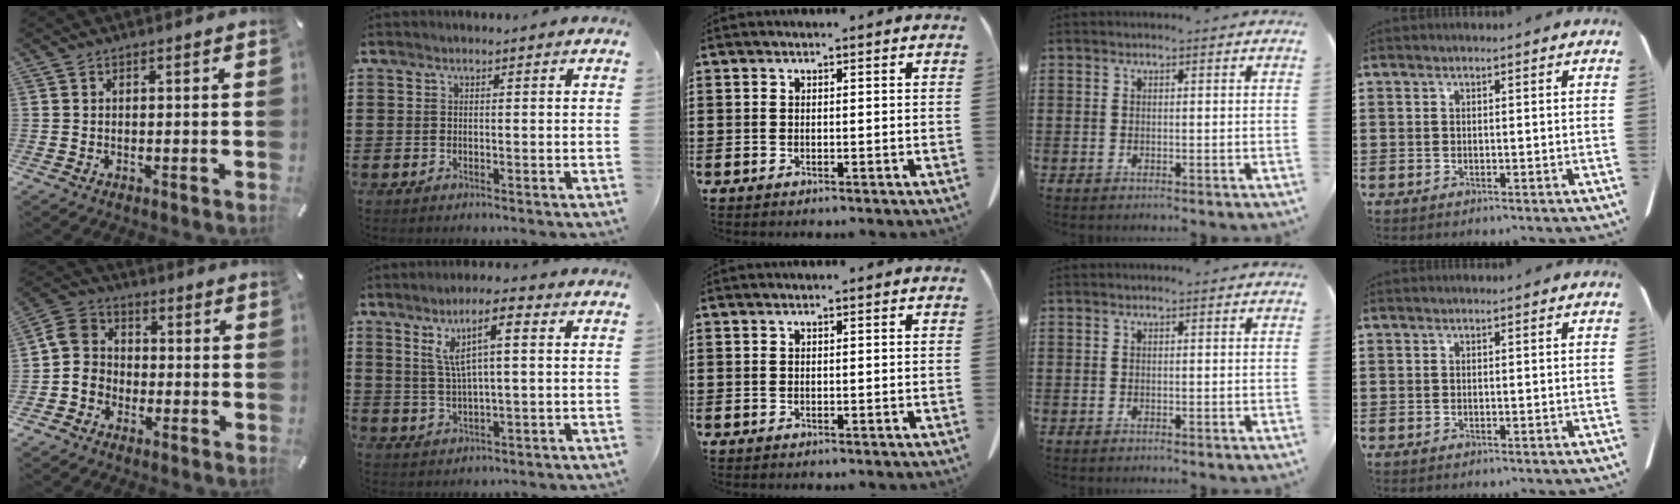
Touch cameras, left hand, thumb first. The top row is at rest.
{"thumb": {"total": 7.2, "force": [-2.5, 6.5, 1.6], "torque": [-0.048, 0.028, -0.049]}, "index": {"total": 7.4, "force": [2.5, 1.5, 6.8], "torque": [-0.134, 0.008, 0.040]}}